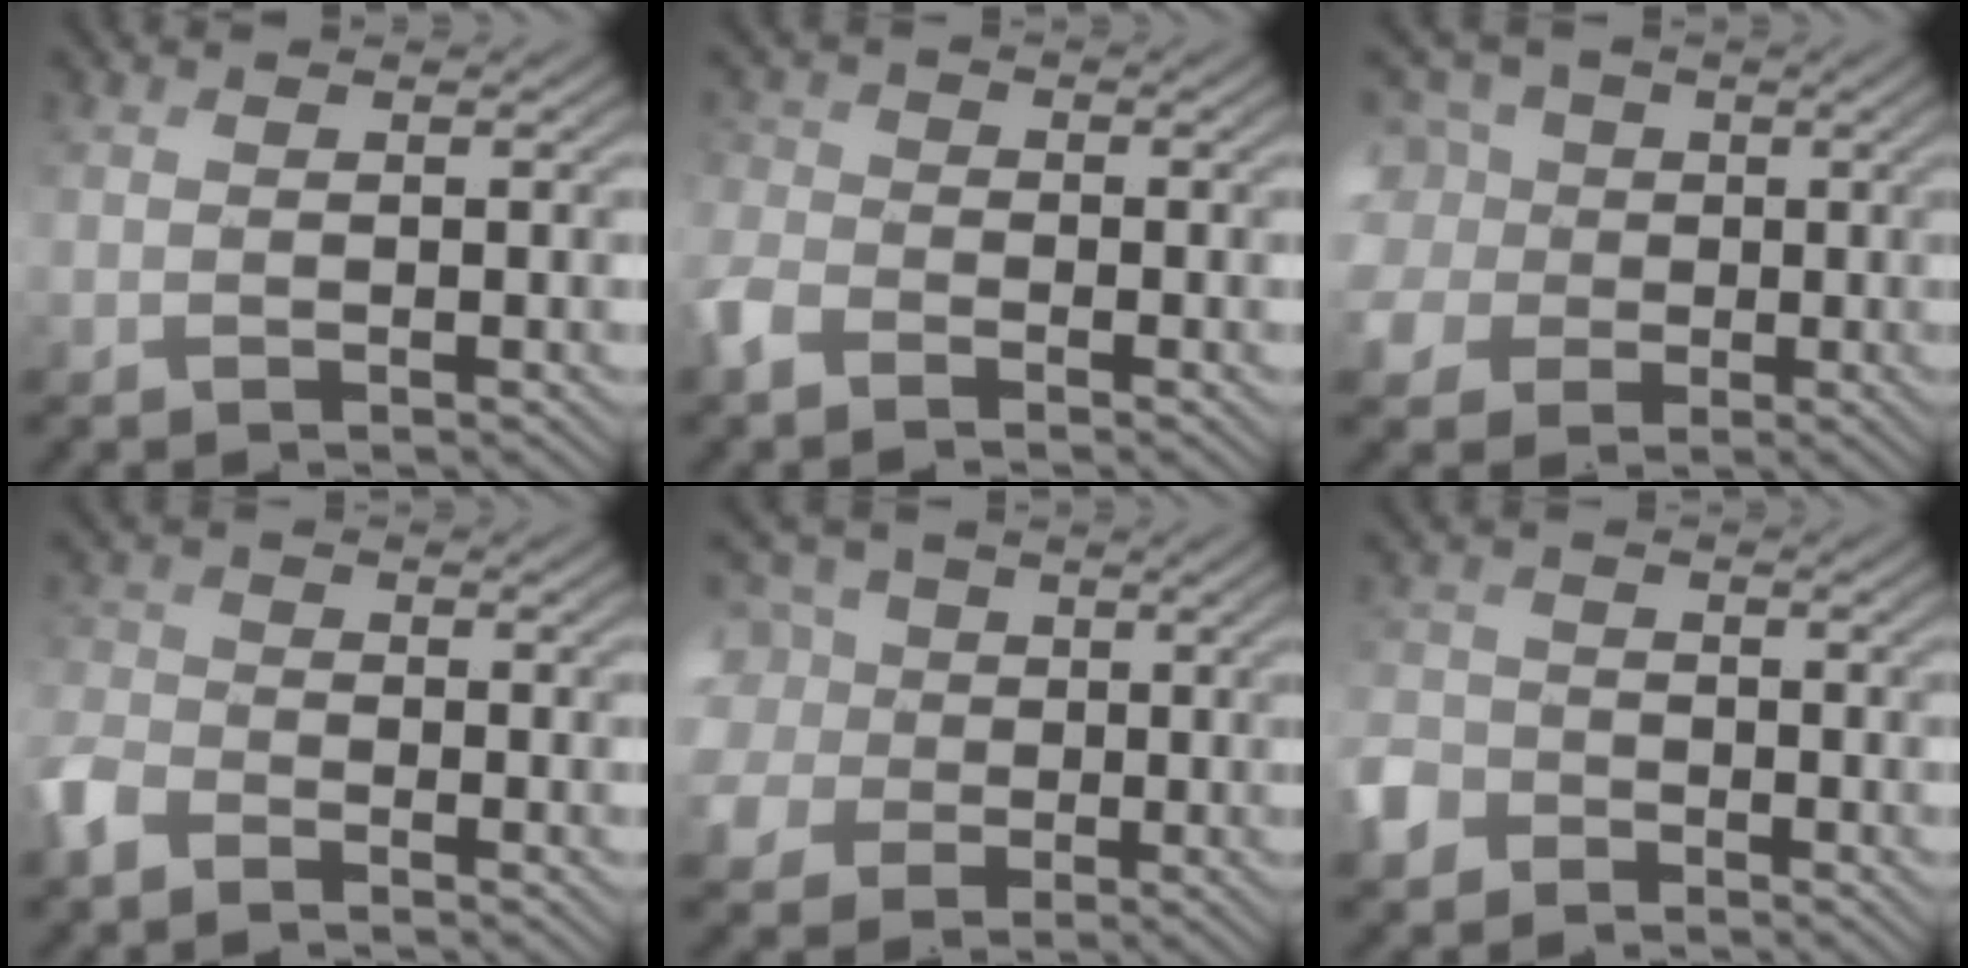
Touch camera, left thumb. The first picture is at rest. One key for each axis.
{"total": 4.2, "fx": -2.7, "fy": 2.6, "fz": 1.8, "tx": -0.053, "ty": -0.002, "tz": -0.074}
{"total": 10.0, "fx": -0.3, "fy": 9.0, "fz": 4.4, "tx": -0.164, "ty": 0.013, "tz": -0.034}
{"total": 4.6, "fx": -3.3, "fy": 2.6, "fz": 2.0, "tx": -0.054, "ty": -0.003, "tz": -0.085}
{"total": 10.0, "fx": -0.3, "fy": 9.0, "fz": 4.3, "tx": -0.165, "ty": 0.011, "tz": -0.034}
{"total": 4.8, "fx": -3.1, "fy": 3.4, "fz": 1.4, "tx": -0.044, "ty": -0.001, "tz": -0.077}